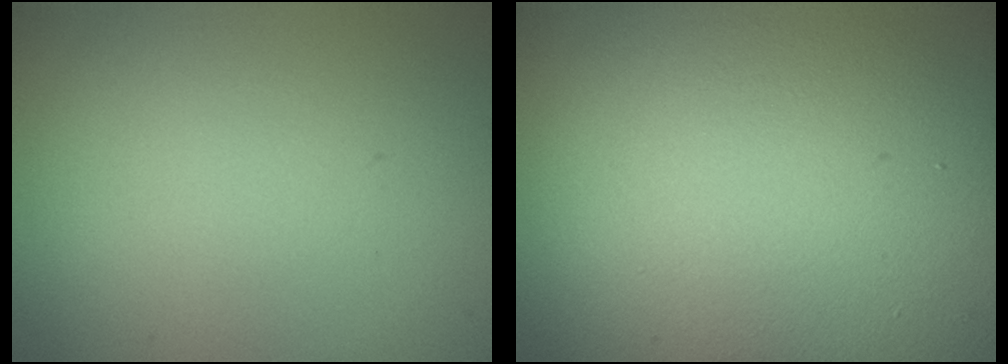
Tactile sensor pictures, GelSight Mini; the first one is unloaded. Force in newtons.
{"total": 23.8, "press": 23.8, "slide": 0.7}